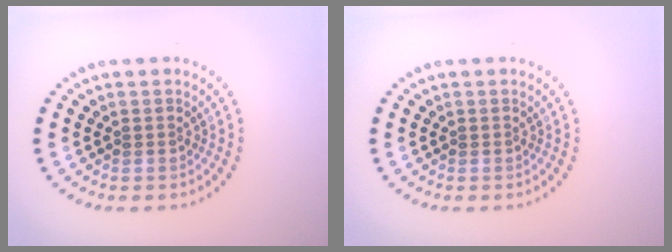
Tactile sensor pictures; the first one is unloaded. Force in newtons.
{"total": 0.0}